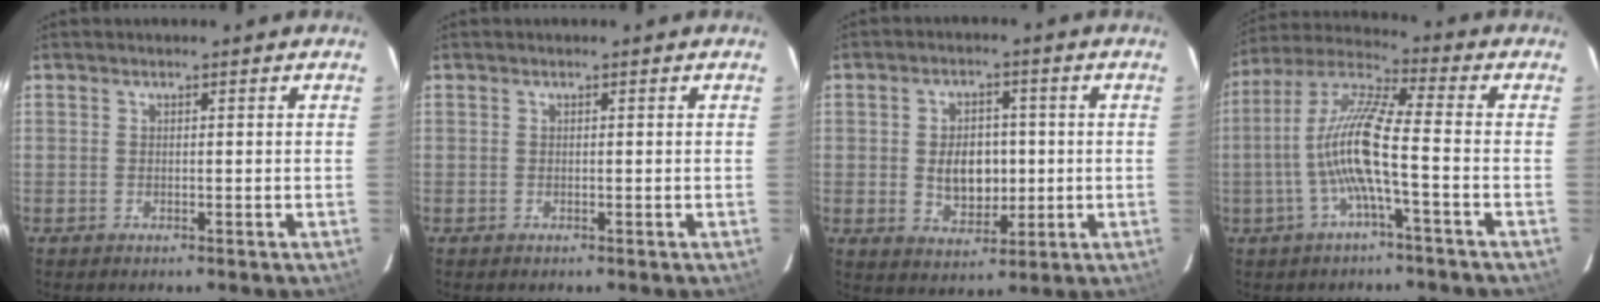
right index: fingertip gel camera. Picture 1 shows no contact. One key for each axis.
{"total": 0.0}
{"total": 7.8, "fx": -0.2, "fy": 5.5, "fz": 5.5, "tx": -0.101, "ty": 0.003, "tz": 0.009}
{"total": 11.4, "fx": -2.8, "fy": 0.7, "fz": 11.0, "tx": -0.221, "ty": 0.008, "tz": -0.054}